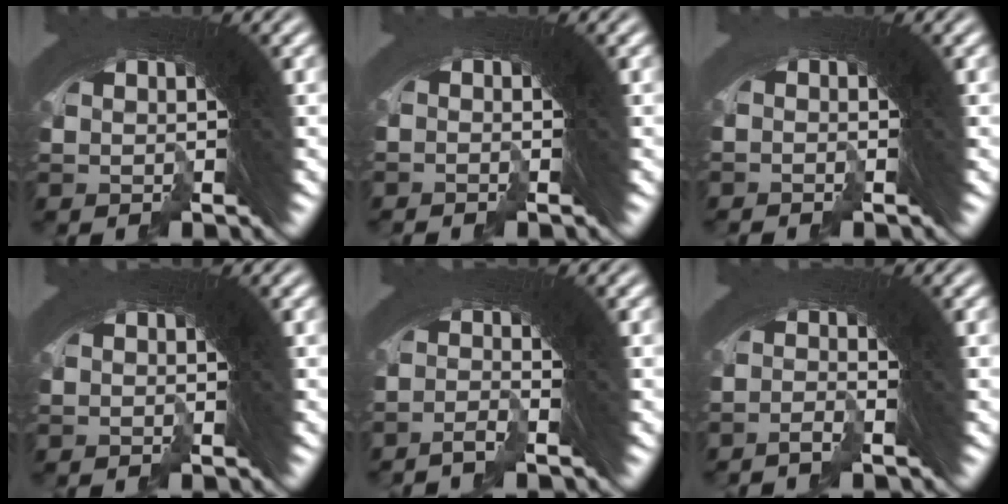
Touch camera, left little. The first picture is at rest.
{"total": 1.9, "force": [-0.4, -1.2, -1.4], "torque": [0.031, 0.003, -0.008]}
{"total": 2.3, "force": [-0.6, -1.4, -1.7], "torque": [0.036, 0.002, -0.012]}
{"total": 0.6, "force": [0.0, -0.4, -0.4], "torque": [0.010, 0.002, -0.001]}
{"total": 3.1, "force": [-2.0, -1.6, -1.8], "torque": [0.036, -0.002, -0.039]}
{"total": 2.9, "force": [-1.4, -1.6, -1.9], "torque": [0.039, 0.002, -0.030]}